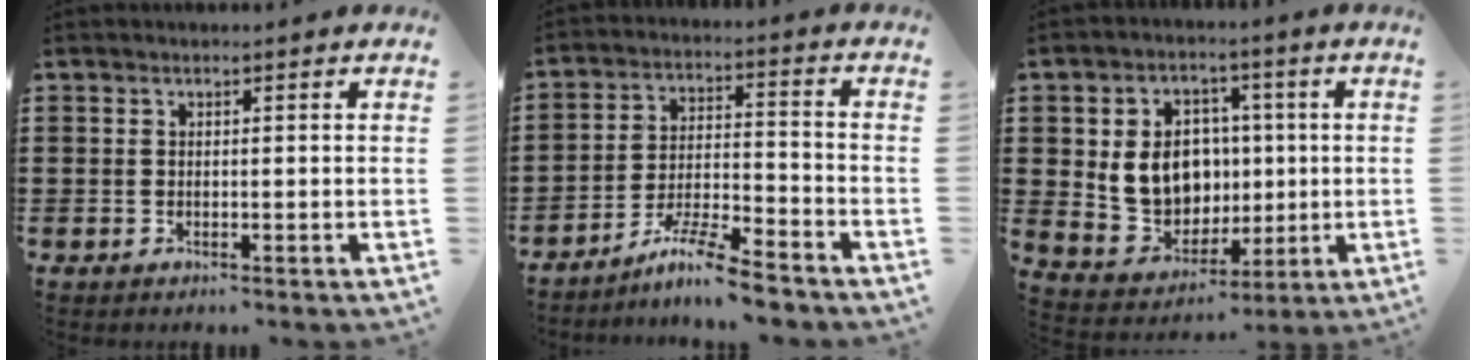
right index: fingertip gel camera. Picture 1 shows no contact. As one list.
[{"total": 8.2, "force": [-7.1, 0.3, 4.0], "torque": [-0.081, 0.002, -0.138]}, {"total": 9.9, "force": [1.0, 8.5, 5.1], "torque": [-0.109, 0.014, 0.022]}]